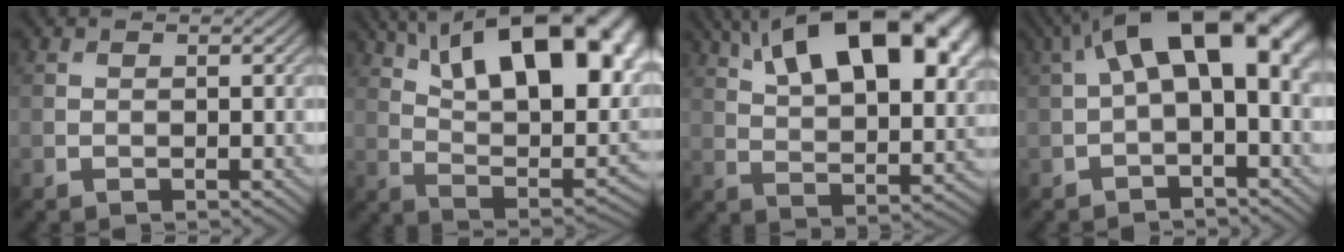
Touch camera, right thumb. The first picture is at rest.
{"total": 22.6, "force": [10.4, 10.1, 17.3], "torque": [-0.257, 0.049, 0.167]}
{"total": 19.5, "force": [10.1, 8.4, 14.4], "torque": [-0.227, 0.032, 0.150]}
{"total": 12.3, "force": [2.6, 5.8, 10.5], "torque": [-0.174, 0.018, 0.042]}